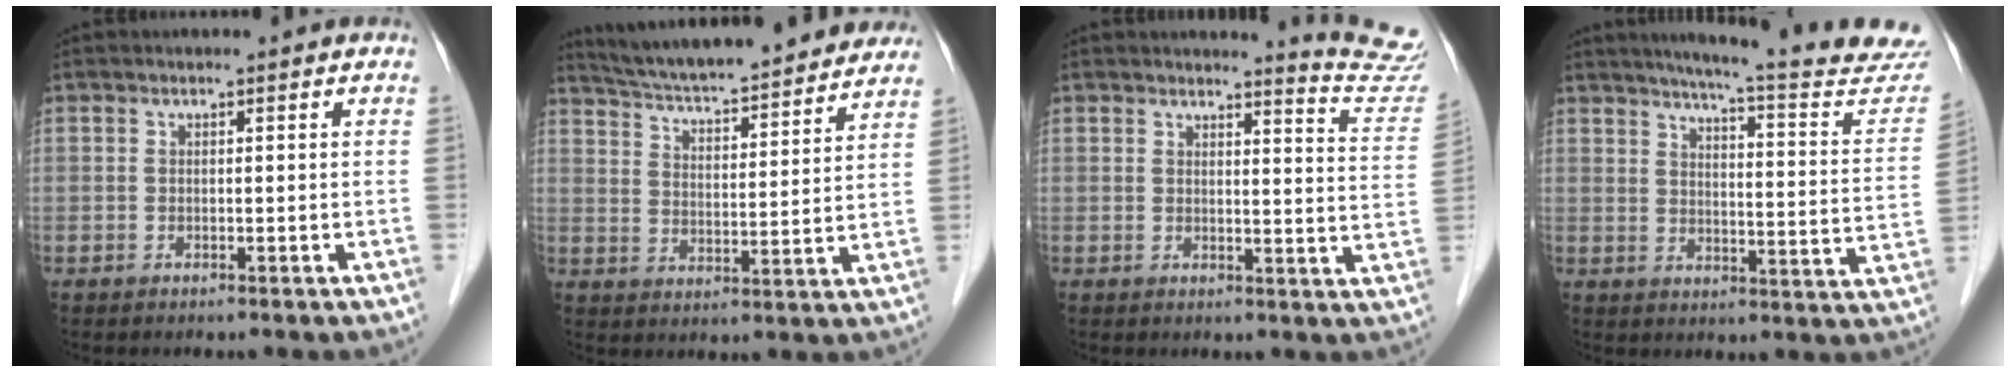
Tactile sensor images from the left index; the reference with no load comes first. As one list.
[{"total": 22.8, "force": [20.7, 3.0, 9.2], "torque": [-0.147, 0.009, 0.287]}, {"total": 9.4, "force": [9.3, -0.9, 0.0], "torque": [-0.001, -0.091, 0.084]}, {"total": 27.9, "force": [25.1, 1.4, 11.9], "torque": [-0.180, -0.084, 0.308]}]